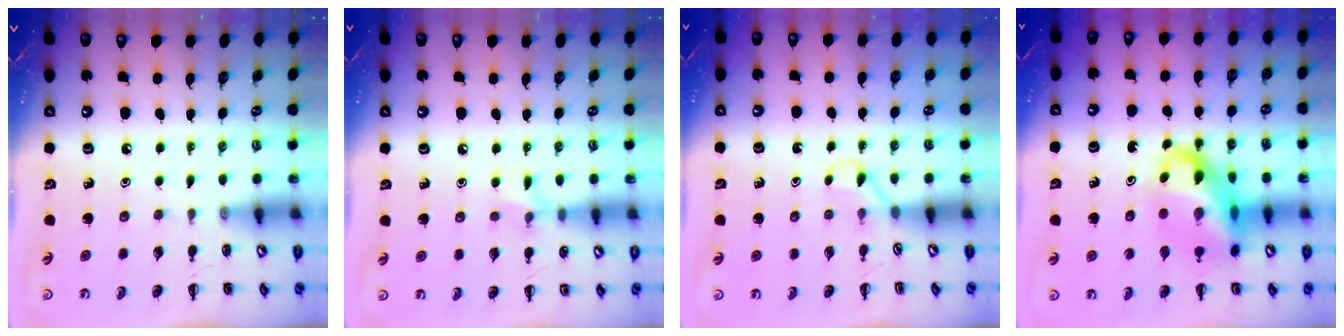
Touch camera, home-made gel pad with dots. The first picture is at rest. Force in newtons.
{"total": 6.3, "press": 6.0, "slide": 2.1}
{"total": 2.1, "press": 2.0, "slide": 0.8}
{"total": 15.9, "press": 15.4, "slide": 3.9}